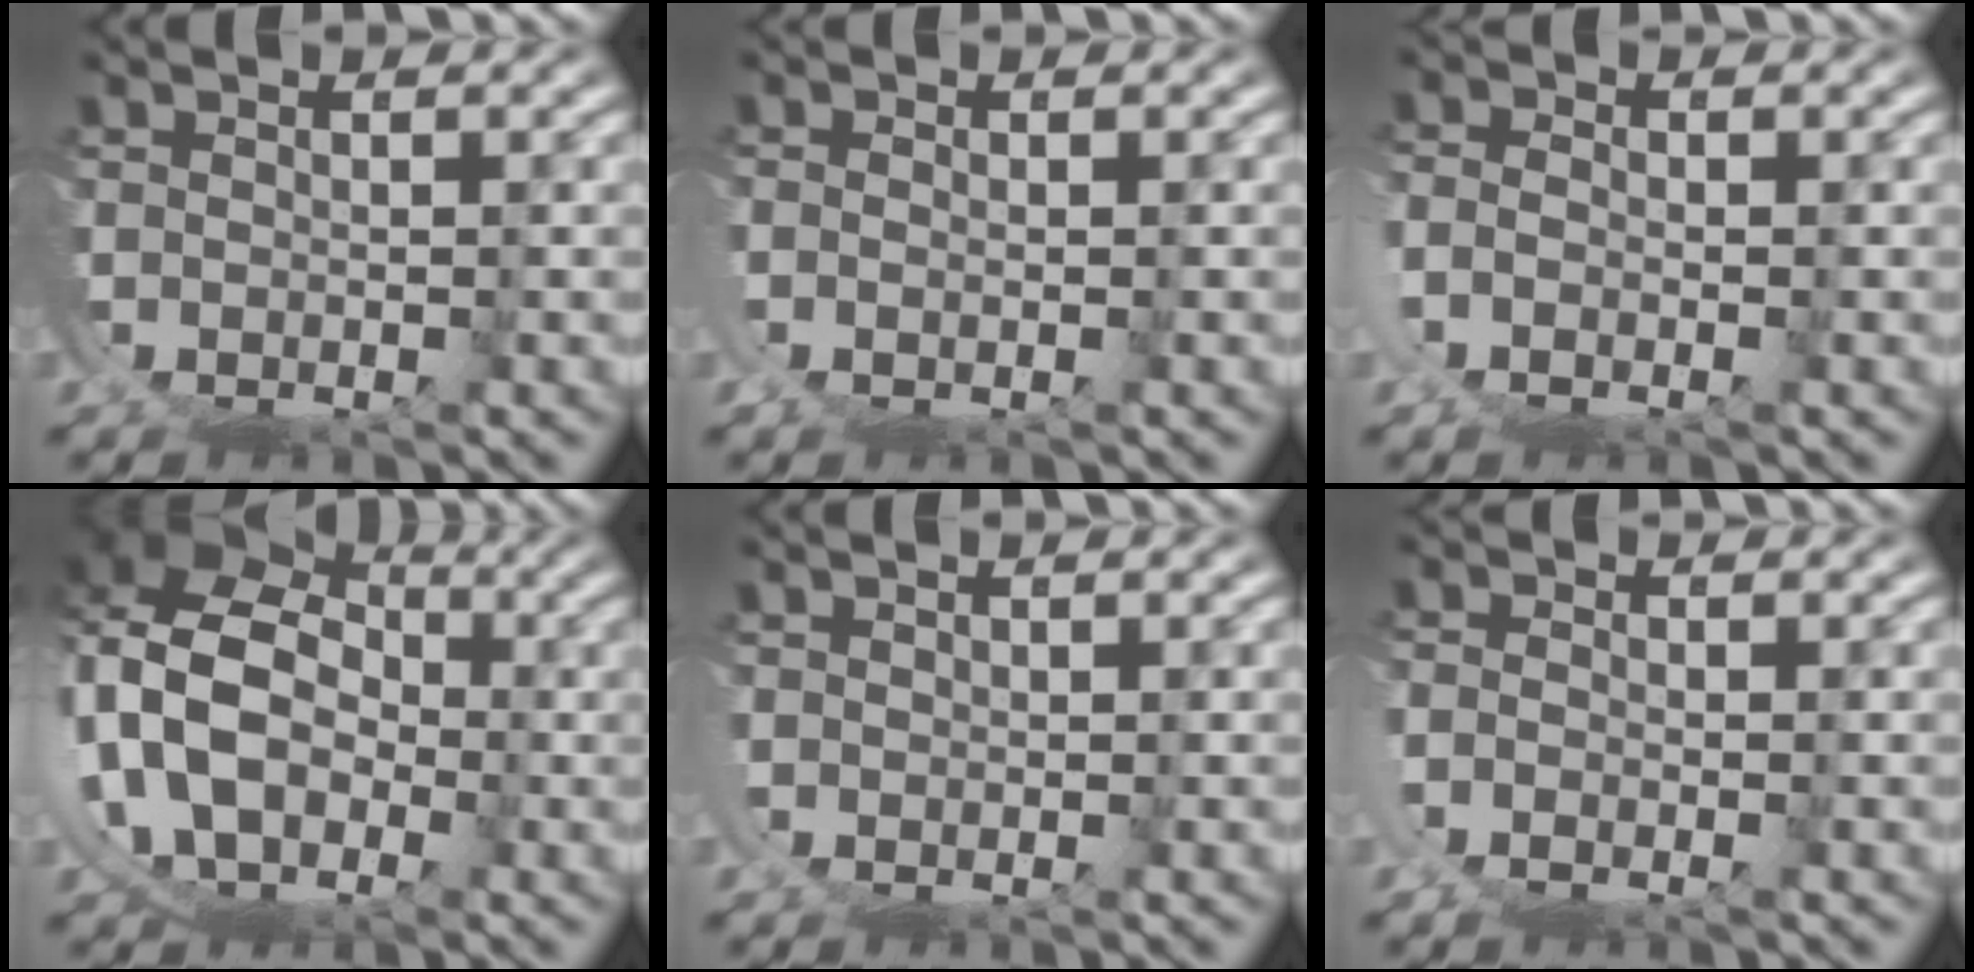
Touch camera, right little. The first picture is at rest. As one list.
[{"total": 0.9, "force": [0.2, 0.2, 0.8], "torque": [-0.016, -0.005, 0.006]}, {"total": 1.6, "force": [-0.6, 1.0, 1.1], "torque": [-0.031, -0.009, -0.006]}, {"total": 15.6, "force": [1.6, 13.8, 7.0], "torque": [-0.213, -0.035, 0.020]}, {"total": 0.8, "force": [0.6, -0.1, -0.5], "torque": [0.006, -0.004, 0.010]}, {"total": 1.4, "force": [-0.8, 0.7, 0.9], "torque": [-0.020, -0.010, -0.011]}]